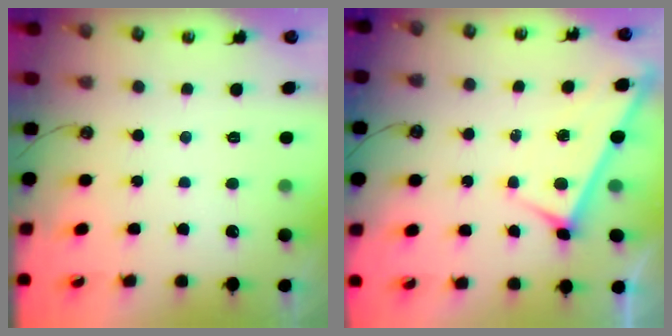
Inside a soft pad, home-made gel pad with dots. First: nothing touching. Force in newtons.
{"total": 2.9, "press": 2.9, "slide": 0.3}